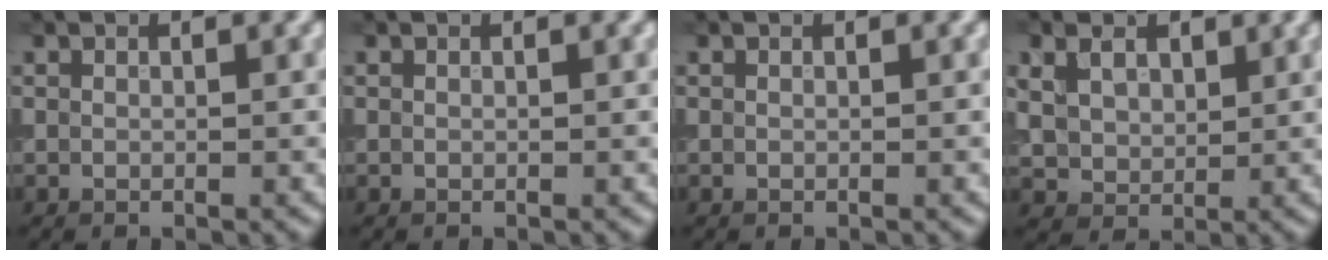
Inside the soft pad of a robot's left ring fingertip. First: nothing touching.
{"total": 0.0}
{"total": 0.0}
{"total": 3.9, "force": [1.7, 3.0, 1.9], "torque": [-0.058, -0.005, 0.033]}